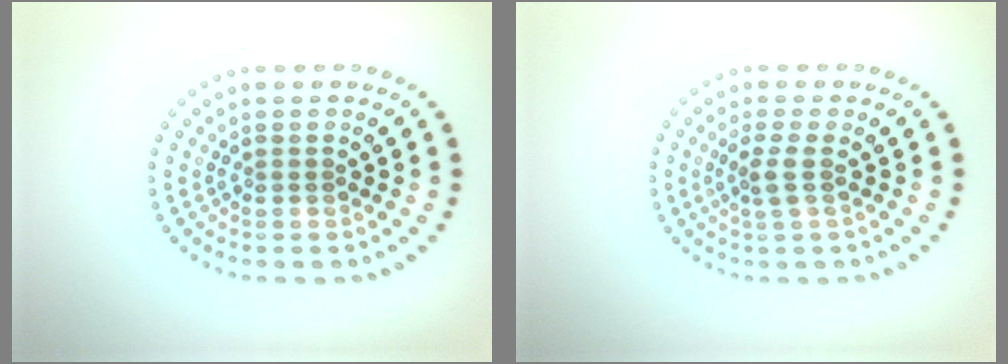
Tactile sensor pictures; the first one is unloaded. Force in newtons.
{"total": 1.7, "press": 1.4, "slide": 1.1}